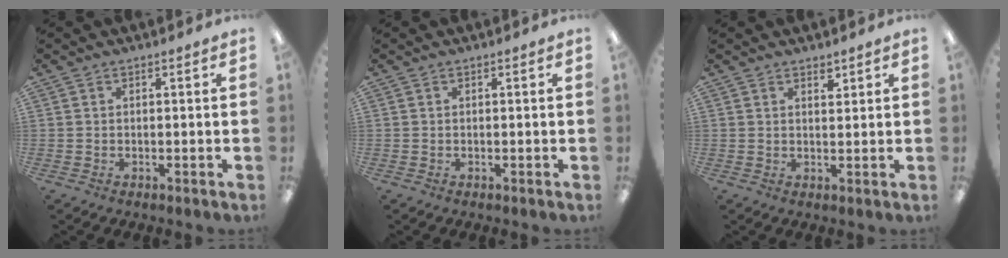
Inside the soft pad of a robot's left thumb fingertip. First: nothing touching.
{"total": 0.0}
{"total": 2.1, "force": [1.8, 0.9, 0.7], "torque": [0.001, -0.009, 0.030]}